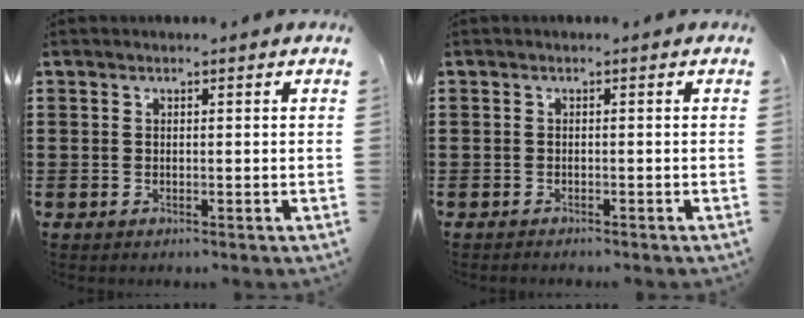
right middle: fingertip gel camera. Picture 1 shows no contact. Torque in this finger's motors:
{"motor_torque": [-0.19, 0.20, -0.03, -0.01]}